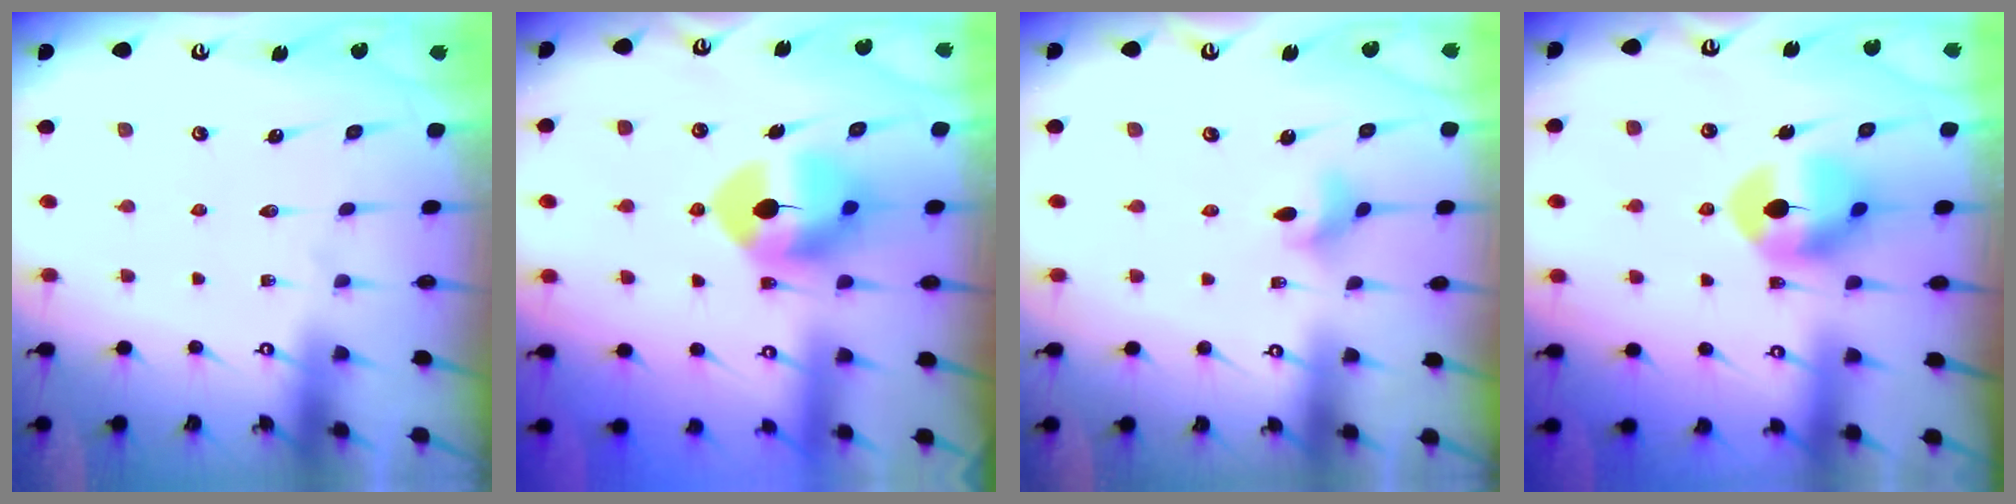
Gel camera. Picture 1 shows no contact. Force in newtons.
{"total": 10.4, "press": 10.3, "slide": 1.6}
{"total": 3.8, "press": 3.6, "slide": 1.1}
{"total": 8.1, "press": 8.1, "slide": 0.3}